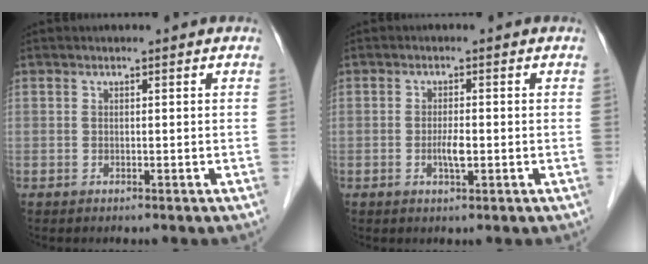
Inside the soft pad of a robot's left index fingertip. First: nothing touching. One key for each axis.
{"total": 2.3, "fx": -0.6, "fy": 0.5, "fz": 2.2, "tx": -0.044, "ty": -0.001, "tz": -0.009}